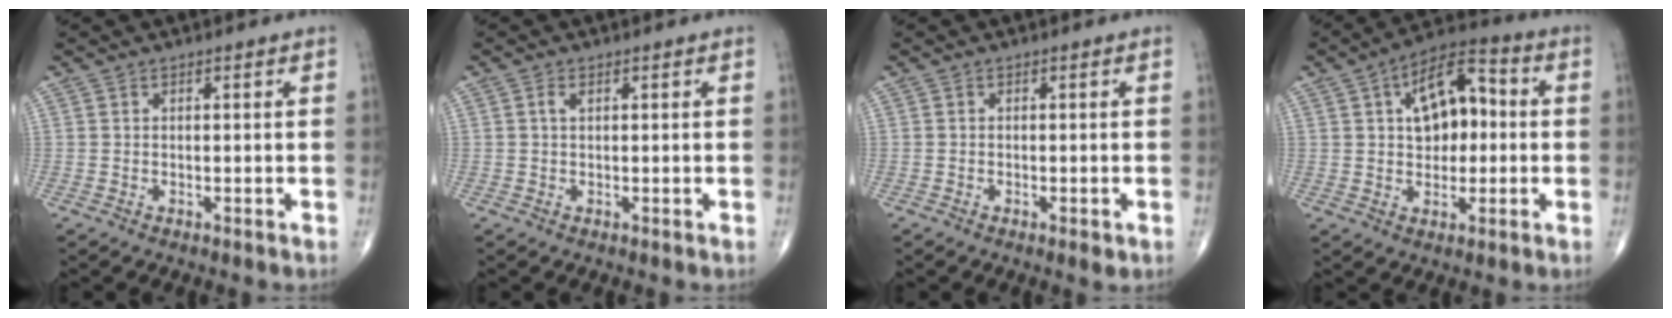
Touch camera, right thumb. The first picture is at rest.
{"total": 1.1, "force": [0.3, 0.6, 0.9], "torque": [-0.019, 0.005, 0.006]}
{"total": 1.4, "force": [-0.6, 0.4, 1.2], "torque": [-0.020, -0.003, -0.009]}
{"total": 12.6, "force": [1.9, 7.2, 10.2], "torque": [-0.129, 0.024, 0.021]}